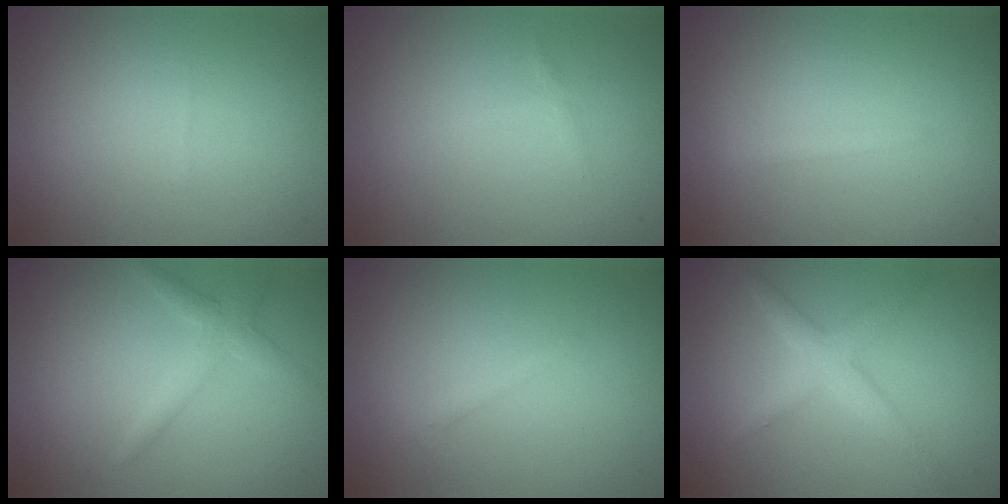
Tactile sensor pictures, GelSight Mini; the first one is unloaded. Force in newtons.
{"total": 0.7, "press": 0.7, "slide": 0.0}
{"total": 0.9, "press": 0.9, "slide": 0.1}
{"total": 2.2, "press": 2.2, "slide": 0.1}
{"total": 0.9, "press": 0.9, "slide": 0.1}
{"total": 2.9, "press": 2.9, "slide": 0.1}